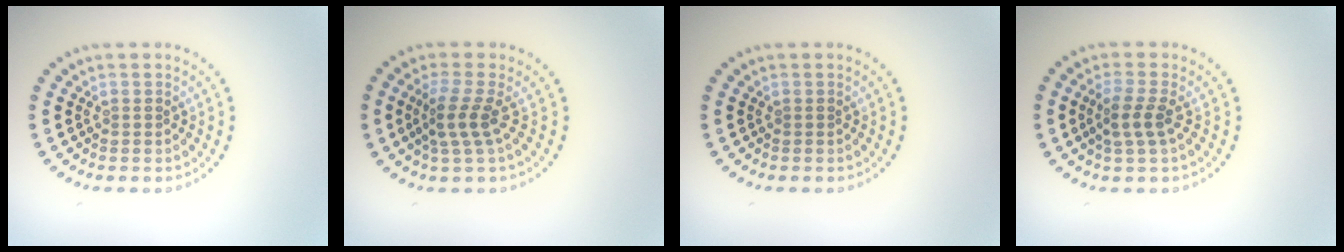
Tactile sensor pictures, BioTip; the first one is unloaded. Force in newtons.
{"total": 2.6, "press": 2.0, "slide": 1.6}
{"total": 0.0}
{"total": 2.3, "press": 2.0, "slide": 1.1}